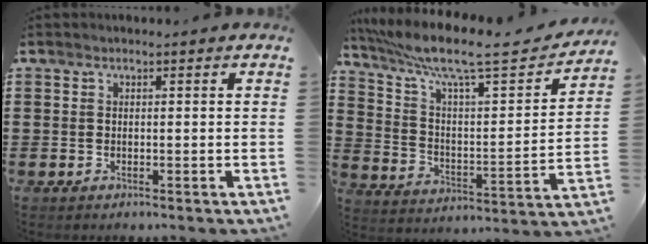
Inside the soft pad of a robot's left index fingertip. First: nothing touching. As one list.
[{"total": 10.2, "force": [7.9, 1.2, 6.4], "torque": [-0.146, -0.051, 0.126]}]